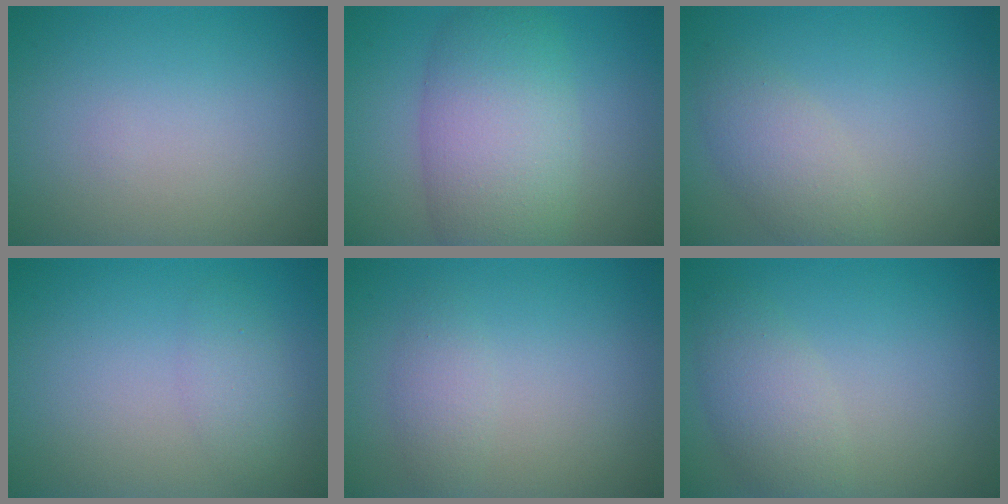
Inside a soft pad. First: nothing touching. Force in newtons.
{"total": 7.9, "press": 7.9, "slide": 0.4}
{"total": 2.9, "press": 2.9, "slide": 0.2}
{"total": 1.8, "press": 1.8, "slide": 0.0}
{"total": 1.6, "press": 1.6, "slide": 0.0}
{"total": 3.1, "press": 3.1, "slide": 0.1}